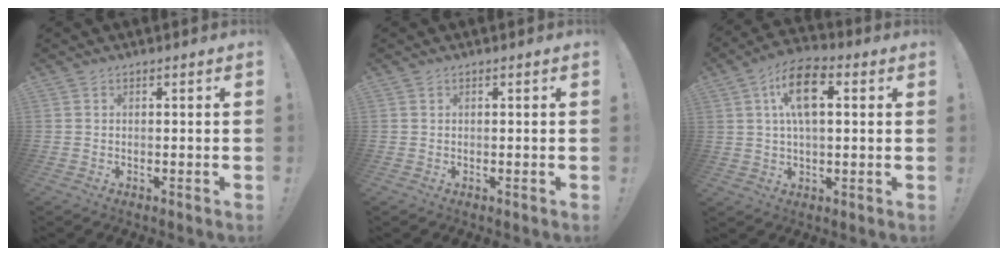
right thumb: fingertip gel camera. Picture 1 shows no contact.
{"total": 0.0}
{"total": 12.3, "force": [3.7, 6.8, 9.6], "torque": [-0.142, 0.008, 0.065]}